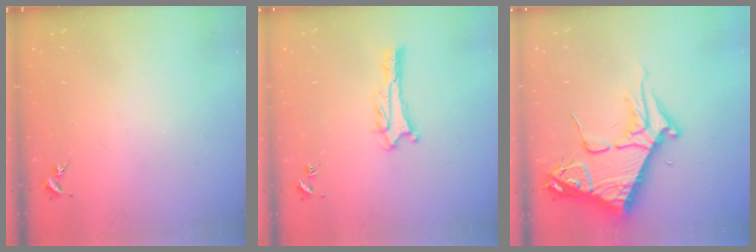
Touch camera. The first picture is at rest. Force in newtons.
{"total": 3.4, "press": 3.4, "slide": 0.2}
{"total": 10.7, "press": 10.7, "slide": 1.2}